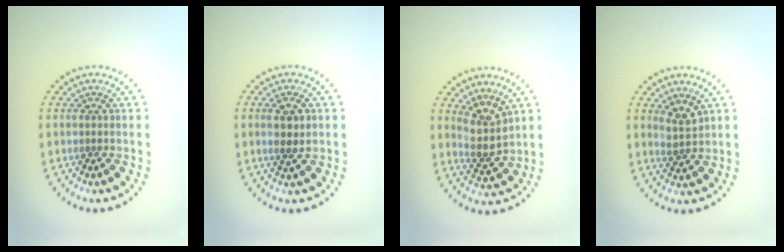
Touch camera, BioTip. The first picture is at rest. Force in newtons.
{"total": 2.3, "press": 2.1, "slide": 0.8}
{"total": 2.9, "press": 2.3, "slide": 1.7}
{"total": 1.6, "press": 1.3, "slide": 0.9}